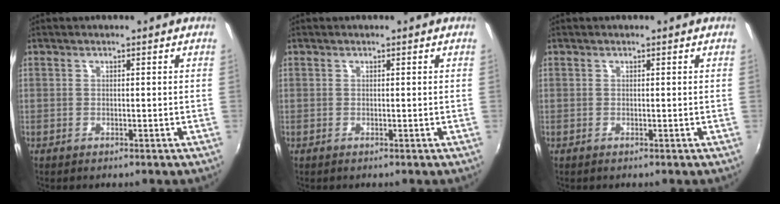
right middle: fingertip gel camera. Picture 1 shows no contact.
{"total": 0.0}
{"total": 0.0}